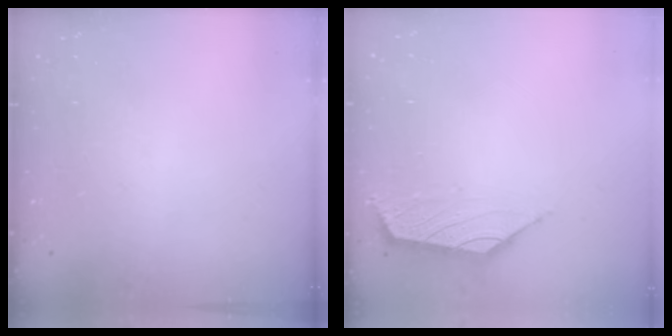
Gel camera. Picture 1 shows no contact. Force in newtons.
{"total": 1.6, "press": 1.5, "slide": 0.7}